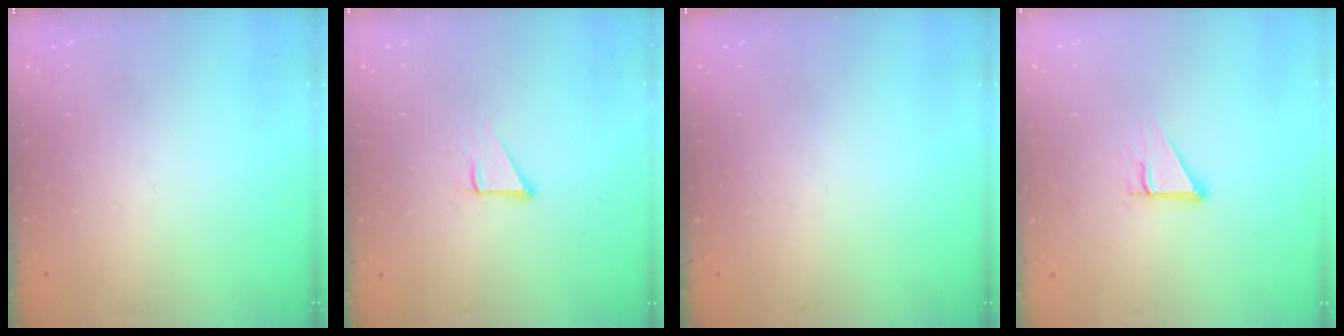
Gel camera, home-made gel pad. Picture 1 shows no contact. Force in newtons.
{"total": 1.6, "press": 1.6, "slide": 0.2}
{"total": 0.0}
{"total": 2.5, "press": 2.5, "slide": 0.1}